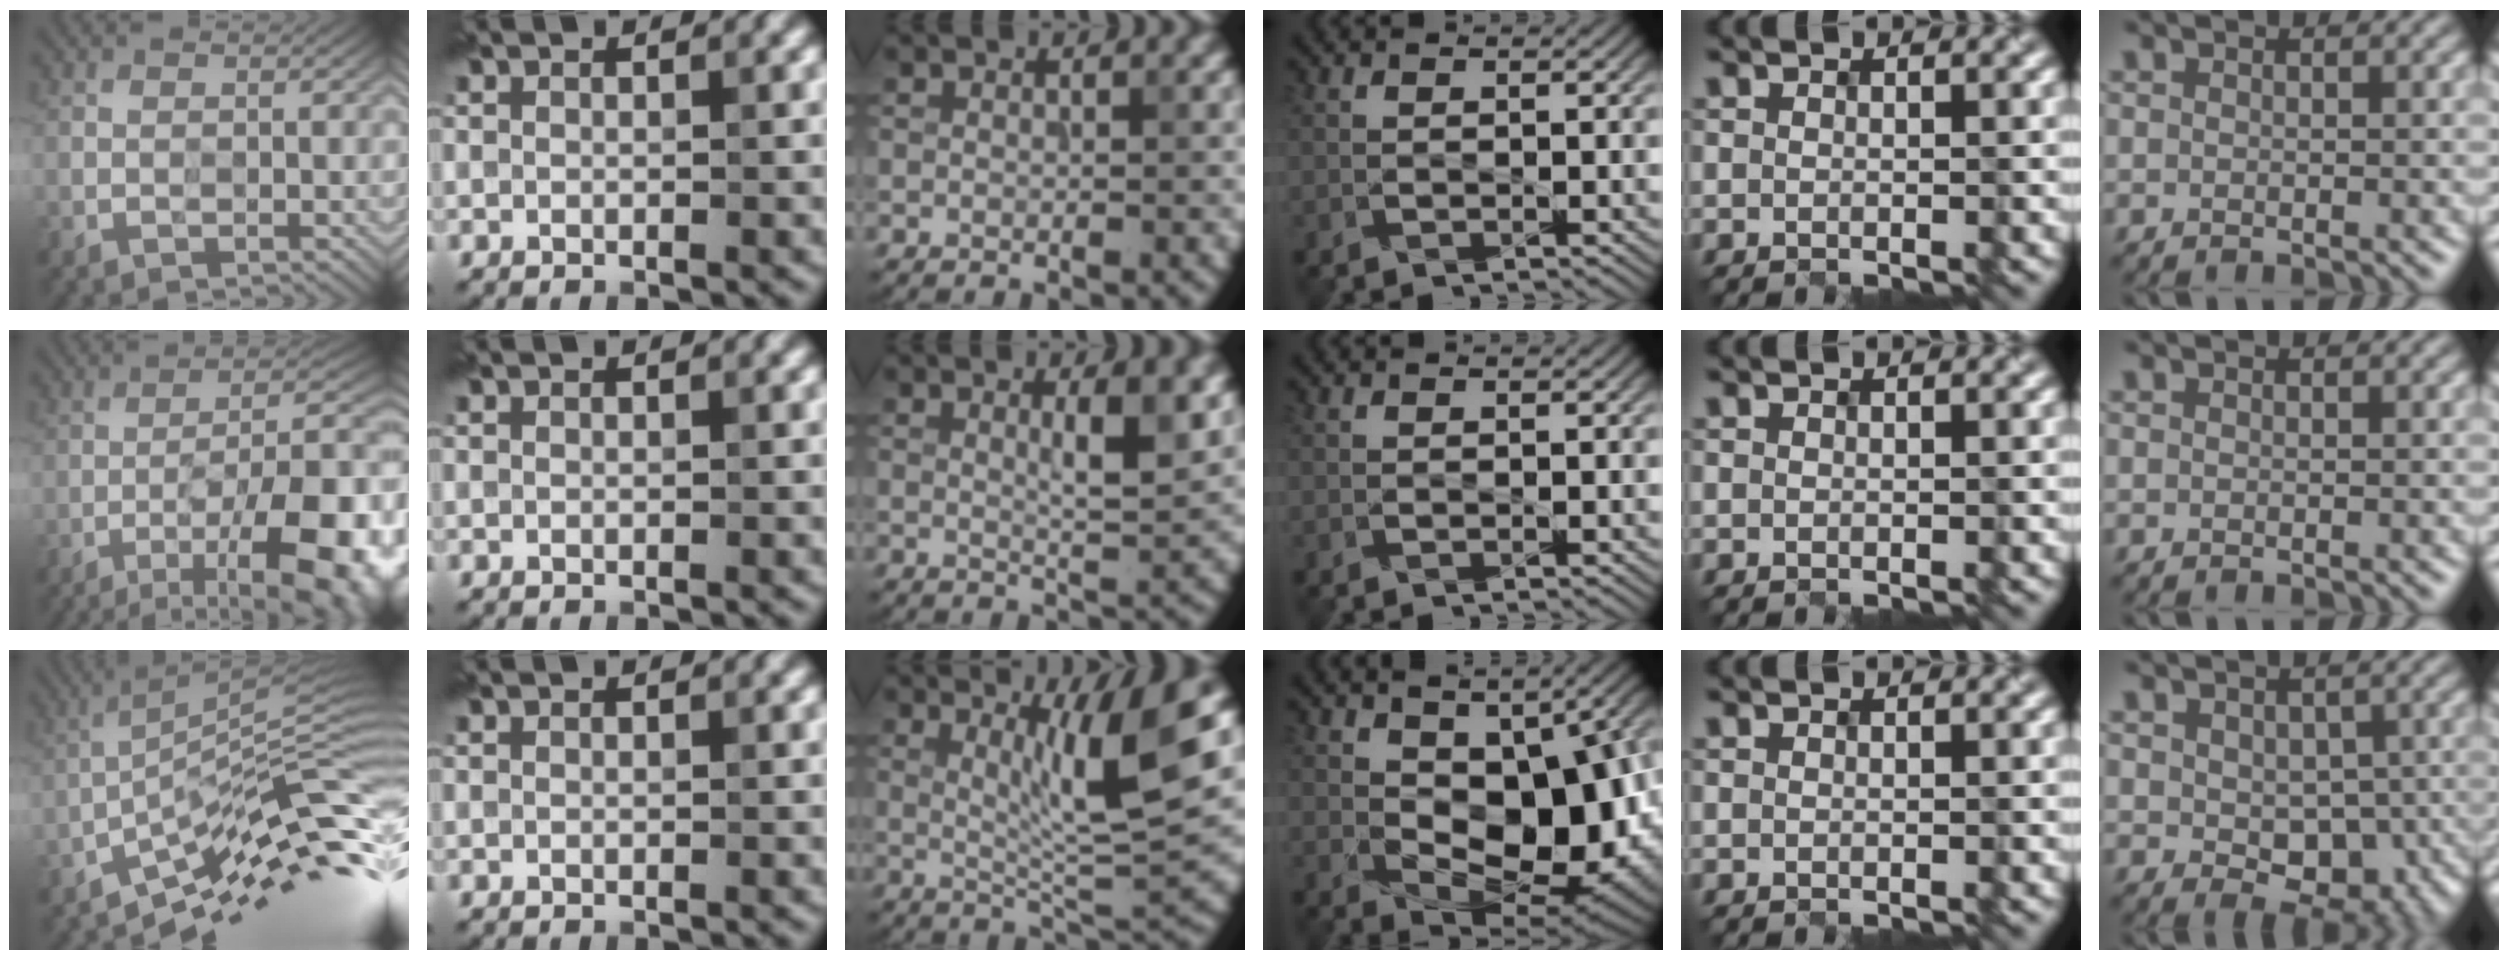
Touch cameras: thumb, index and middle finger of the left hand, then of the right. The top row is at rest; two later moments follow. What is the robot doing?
{"motion": "insert", "object": "connector and pipe"}